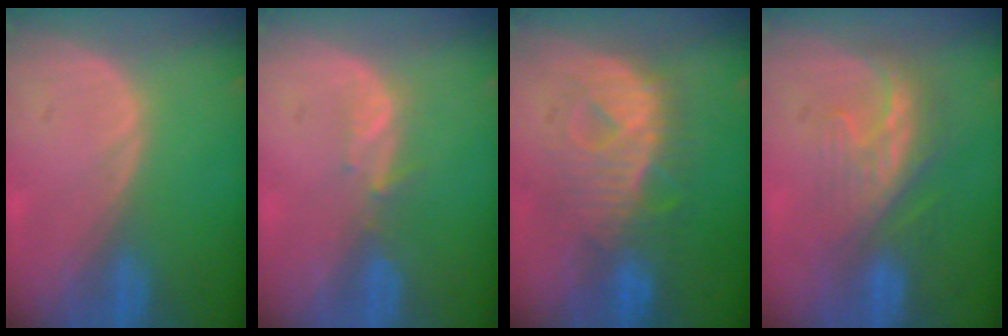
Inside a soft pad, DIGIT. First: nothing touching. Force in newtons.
{"total": 1.9, "press": 1.8, "slide": 0.7}
{"total": 9.0, "press": 9.0, "slide": 0.3}
{"total": 8.4, "press": 7.2, "slide": 4.3}